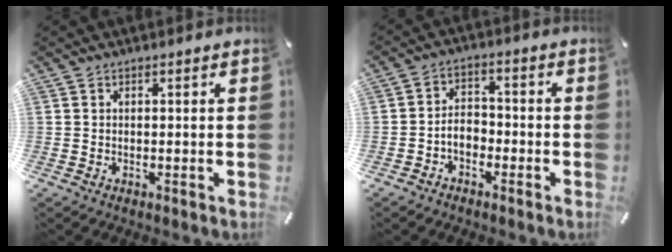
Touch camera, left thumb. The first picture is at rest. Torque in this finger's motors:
{"motor_torque": [0.01, 0.01, 0.01, 0.02, -0.01]}